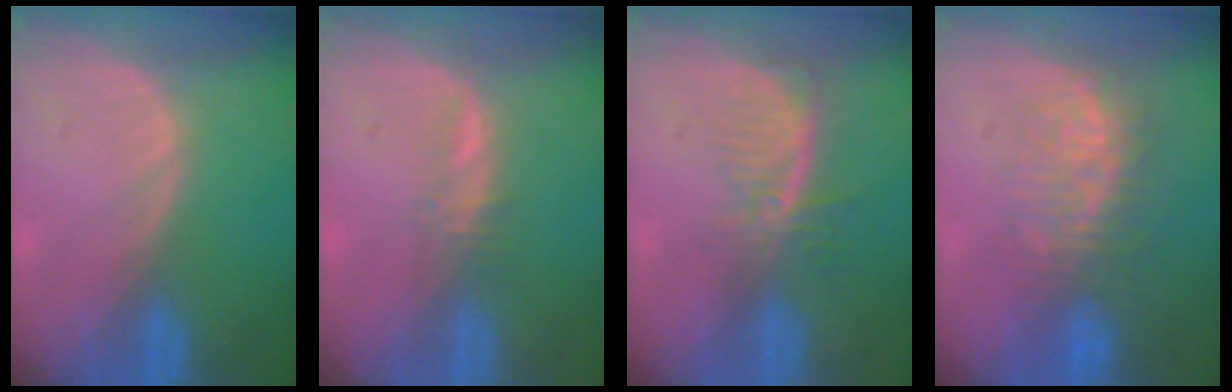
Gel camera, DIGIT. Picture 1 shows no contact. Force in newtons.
{"total": 1.6, "press": 1.5, "slide": 0.5}
{"total": 5.9, "press": 5.0, "slide": 3.1}
{"total": 7.9, "press": 7.5, "slide": 2.3}